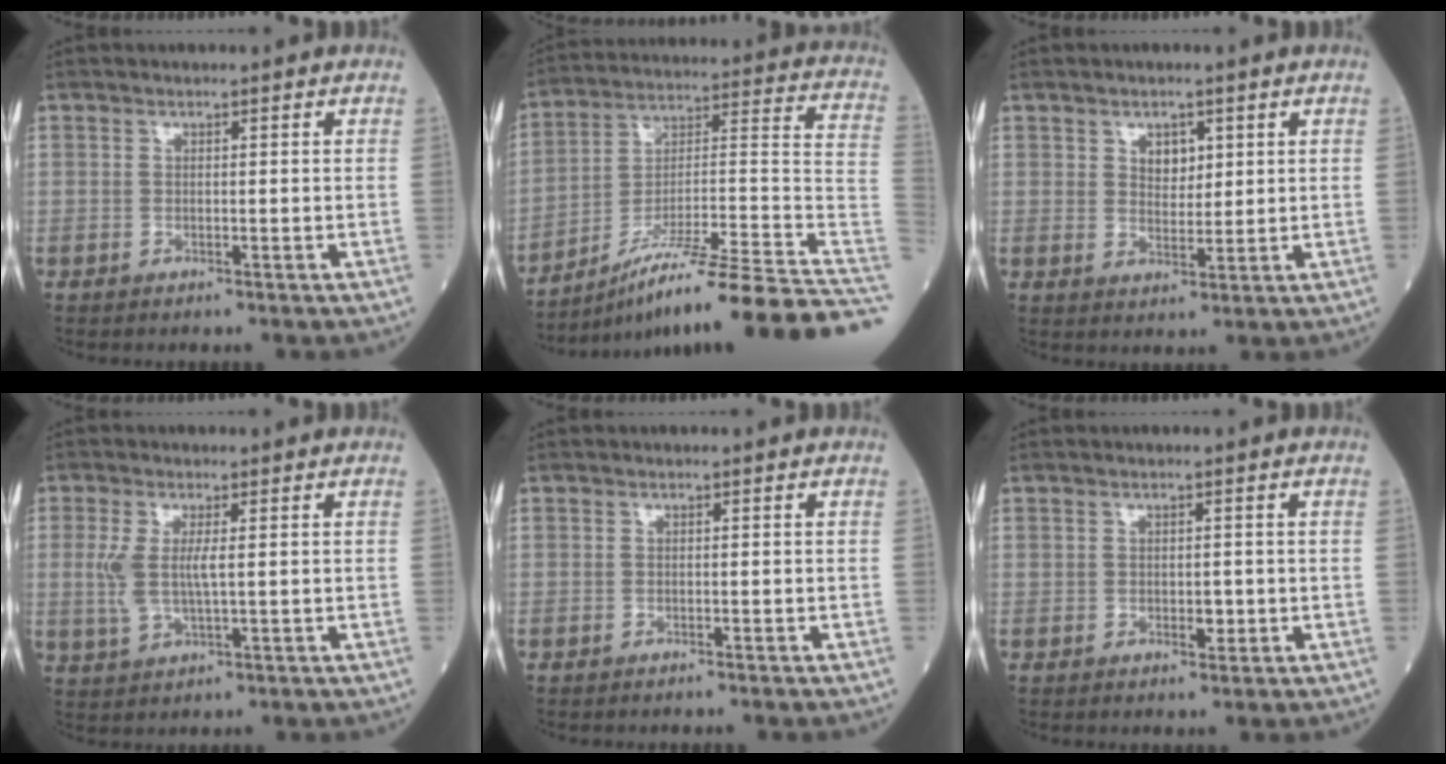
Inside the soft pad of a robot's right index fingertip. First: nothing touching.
{"total": 26.1, "force": [-18.8, -0.5, 18.1], "torque": [-0.177, 0.010, -0.297]}
{"total": 3.3, "force": [1.5, 2.1, 2.1], "torque": [-0.030, 0.001, 0.027]}
{"total": 4.9, "force": [0.5, 1.3, 4.7], "torque": [-0.114, -0.001, 0.014]}
{"total": 0.9, "force": [-0.8, -0.1, 0.4], "torque": [-0.004, 0.001, -0.012]}
{"total": 1.8, "force": [-0.2, 1.1, 1.4], "torque": [-0.019, -0.002, 0.001]}